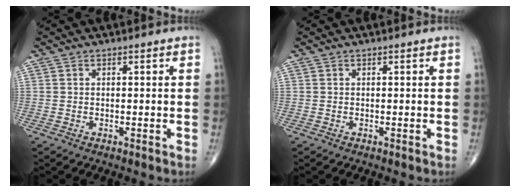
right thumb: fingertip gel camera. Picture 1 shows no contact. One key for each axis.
{"total": 0.0}